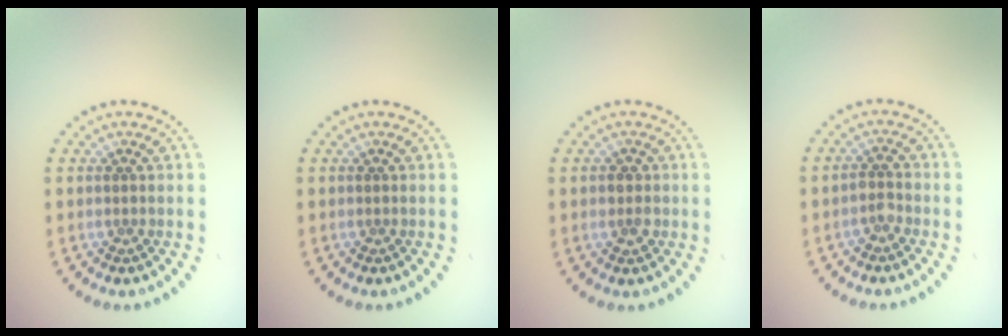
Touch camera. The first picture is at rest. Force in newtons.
{"total": 0.0}
{"total": 1.5, "press": 1.5, "slide": 0.2}
{"total": 1.1, "press": 1.0, "slide": 0.4}